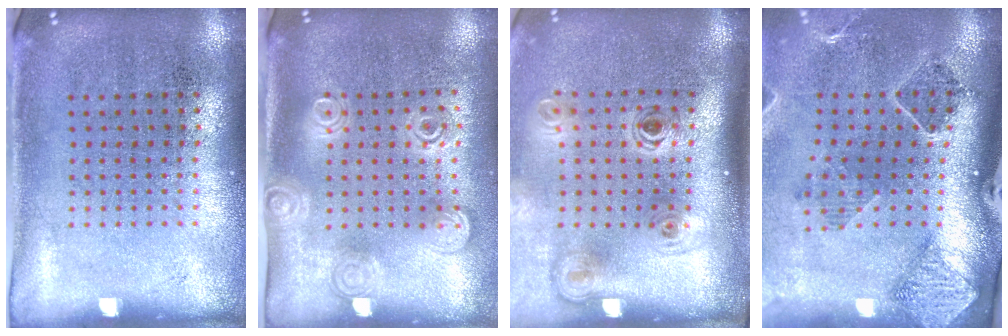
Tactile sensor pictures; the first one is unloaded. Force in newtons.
{"total": 1.7, "press": 1.4, "slide": 1.0}
{"total": 2.2, "press": 1.5, "slide": 1.6}
{"total": 1.7, "press": 1.6, "slide": 0.4}